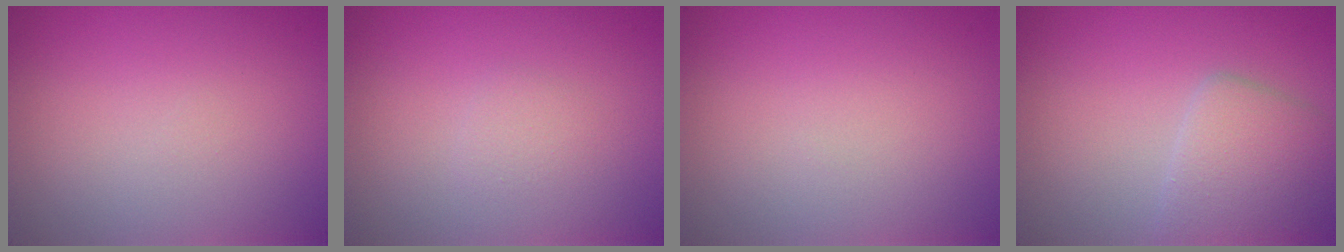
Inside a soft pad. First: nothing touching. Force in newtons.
{"total": 0.9, "press": 0.9, "slide": 0.0}
{"total": 0.0}
{"total": 3.7, "press": 3.7, "slide": 0.2}